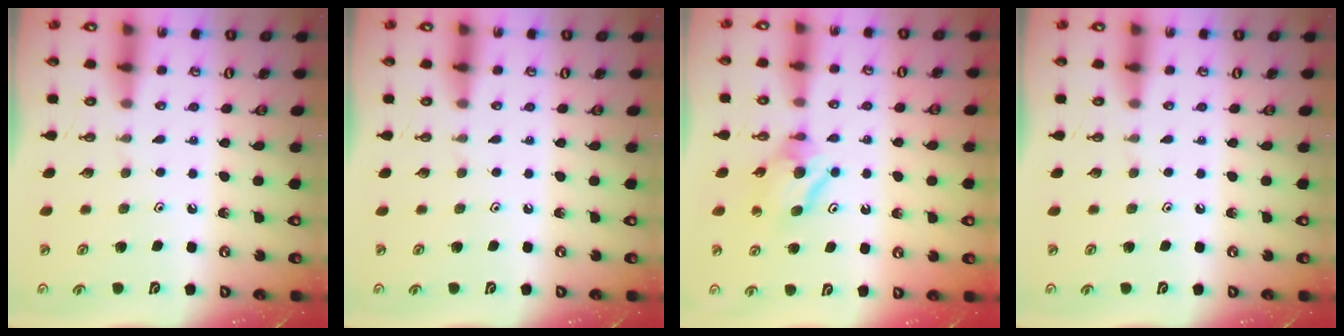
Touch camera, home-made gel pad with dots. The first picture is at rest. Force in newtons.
{"total": 0.0}
{"total": 7.9, "press": 7.9, "slide": 0.2}
{"total": 0.0}